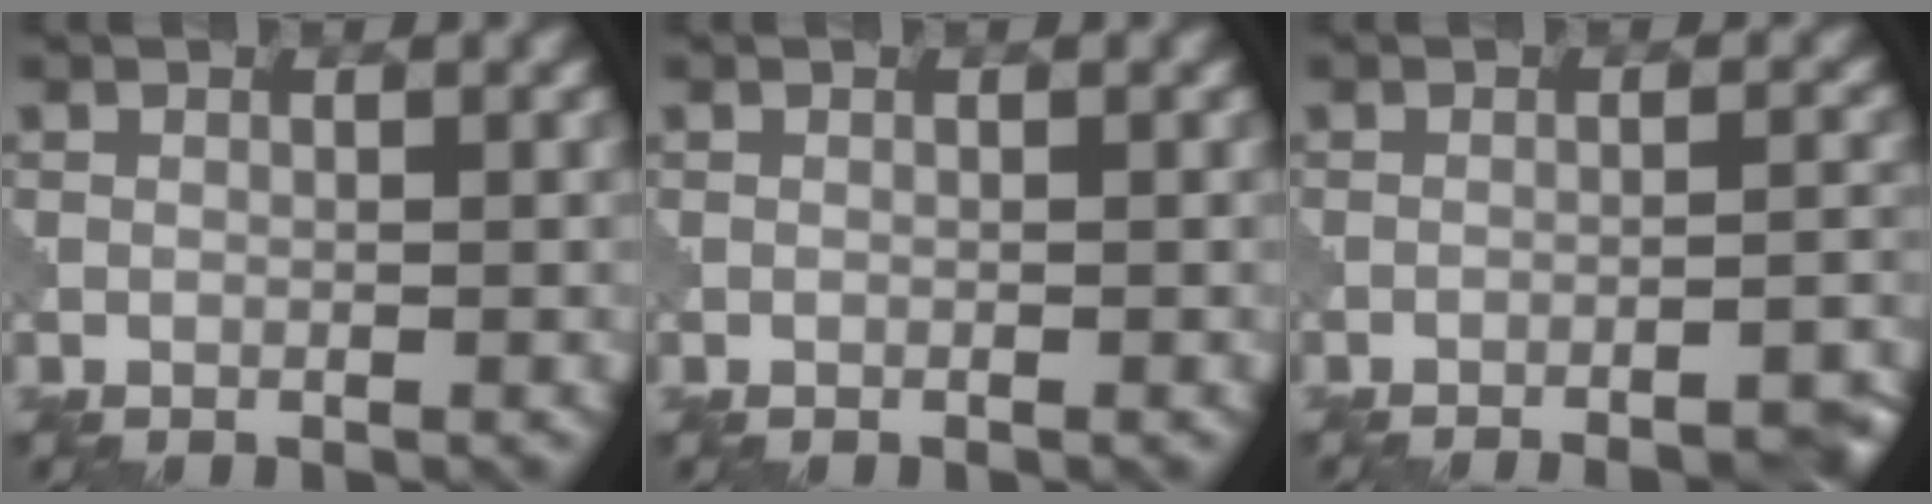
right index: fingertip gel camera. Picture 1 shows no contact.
{"total": 0.0}
{"total": 6.3, "force": [-5.2, 1.4, 3.2], "torque": [-0.024, 0.014, -0.061]}